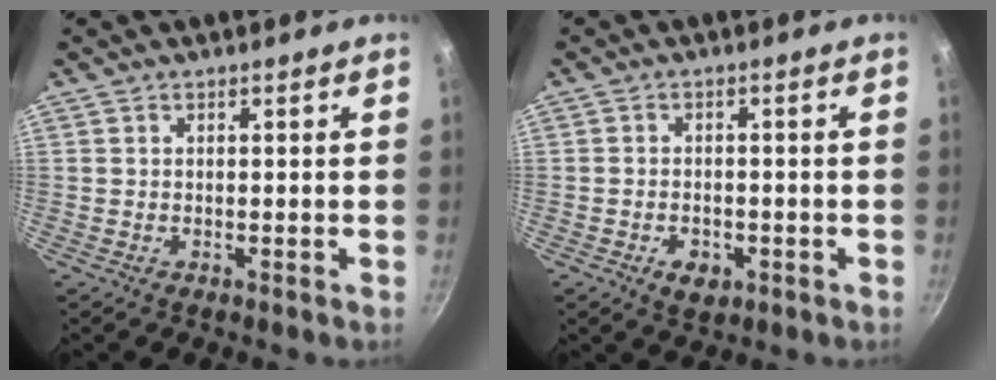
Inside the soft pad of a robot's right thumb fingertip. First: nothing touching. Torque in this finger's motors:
{"motor_torque": [-0.24, 0.19, 0.35, -0.06, 0.00]}